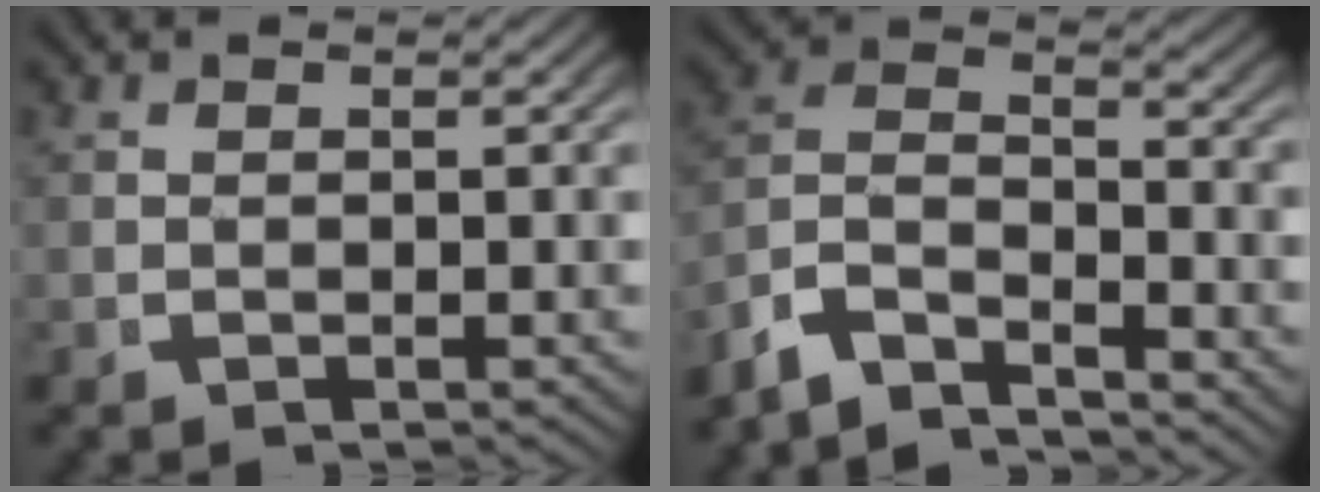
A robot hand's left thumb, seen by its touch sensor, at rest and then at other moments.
{"total": 9.9, "force": [-3.1, 7.3, 5.9], "torque": [-0.132, -0.035, -0.058]}